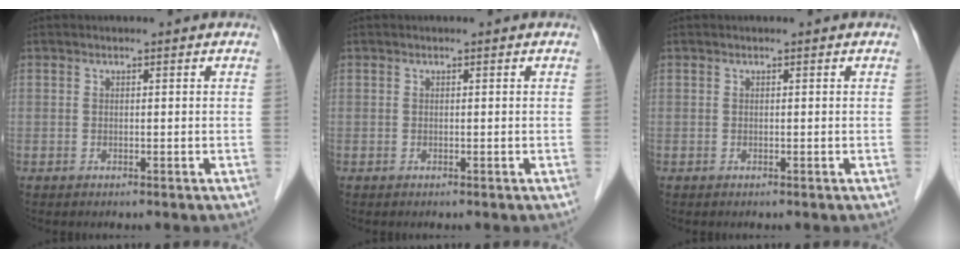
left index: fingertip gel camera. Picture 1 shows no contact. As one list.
[{"total": 0.0}, {"total": 0.0}]